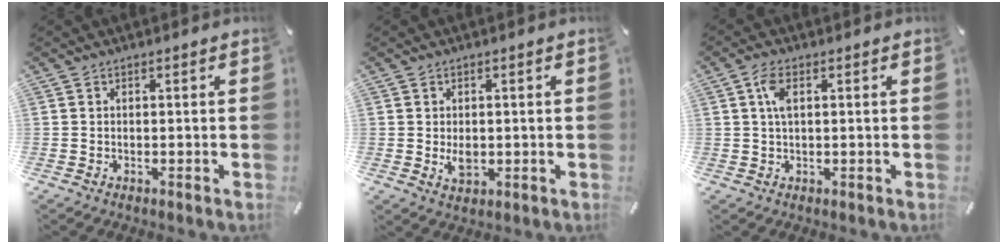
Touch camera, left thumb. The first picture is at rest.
{"total": 3.6, "force": [-0.2, 2.6, 2.4], "torque": [-0.050, -0.004, -0.007]}
{"total": 4.0, "force": [1.1, 1.7, 3.4], "torque": [-0.081, 0.006, 0.015]}